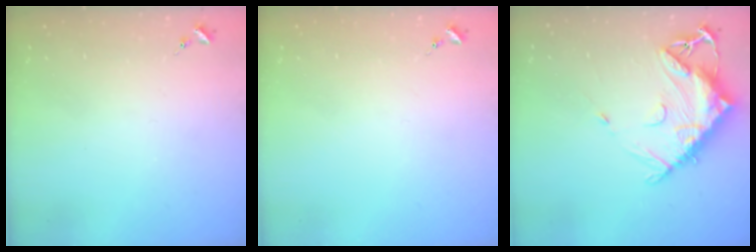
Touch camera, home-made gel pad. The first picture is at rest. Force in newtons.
{"total": 0.0}
{"total": 14.5, "press": 14.4, "slide": 1.4}